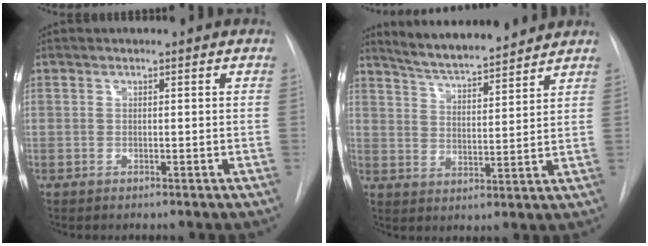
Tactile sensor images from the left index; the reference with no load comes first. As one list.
[{"total": 11.0, "force": [10.3, 0.8, 3.6], "torque": [-0.065, 0.006, 0.167]}]